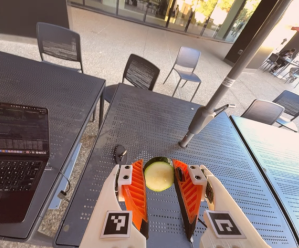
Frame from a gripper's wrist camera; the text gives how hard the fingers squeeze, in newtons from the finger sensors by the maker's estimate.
{"total": 11.2, "left": 11.8, "right": 10.6}